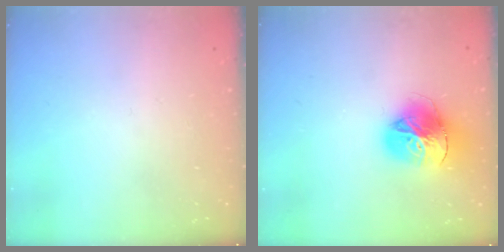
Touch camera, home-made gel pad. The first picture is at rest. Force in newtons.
{"total": 18.4, "press": 18.3, "slide": 2.2}